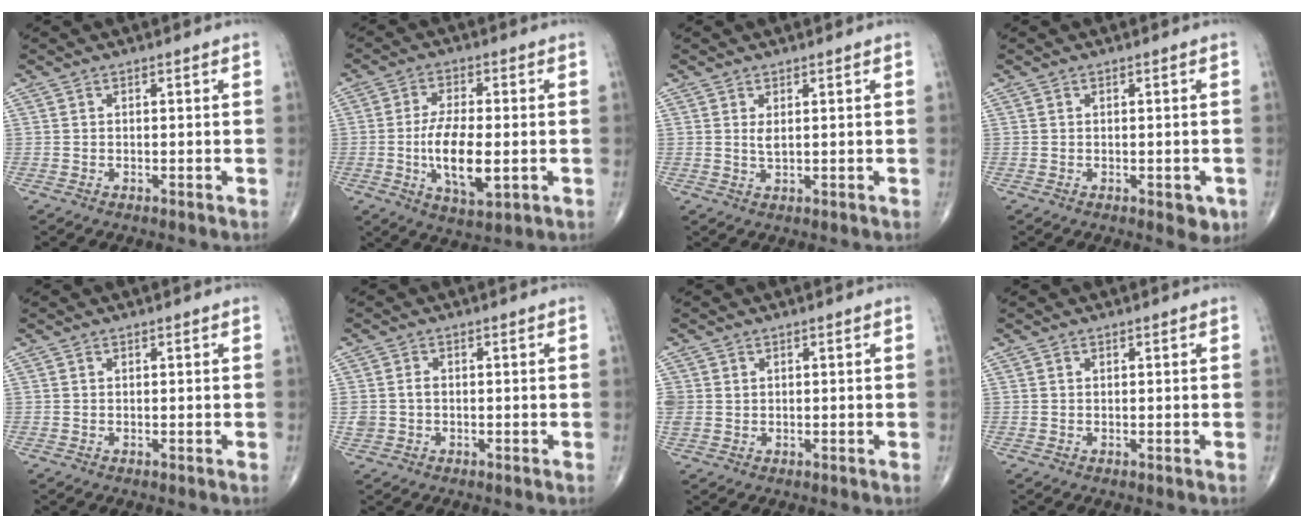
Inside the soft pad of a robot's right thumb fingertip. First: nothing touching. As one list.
[{"total": 11.1, "force": [-1.8, 4.5, 10.0], "torque": [-0.177, -0.005, -0.028]}, {"total": 1.6, "force": [0.6, 0.6, 1.4], "torque": [-0.024, -0.006, 0.014]}, {"total": 2.9, "force": [-0.9, 1.6, 2.3], "torque": [-0.011, -0.001, -0.008]}, {"total": 0.0}, {"total": 2.8, "force": [-0.1, 2.3, 1.7], "torque": [-0.034, 0.008, 0.001]}, {"total": 3.4, "force": [0.8, 3.0, 1.4], "torque": [-0.033, 0.002, 0.023]}, {"total": 0.5, "force": [0.3, 0.4, 0.2], "torque": [-0.001, -0.002, 0.004]}]